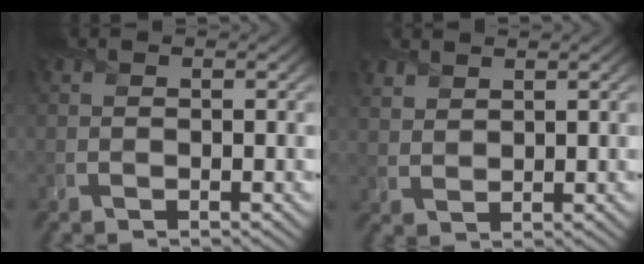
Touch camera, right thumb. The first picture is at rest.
{"total": 2.3, "force": [2.1, 0.8, 0.6], "torque": [-0.018, 0.001, 0.050]}